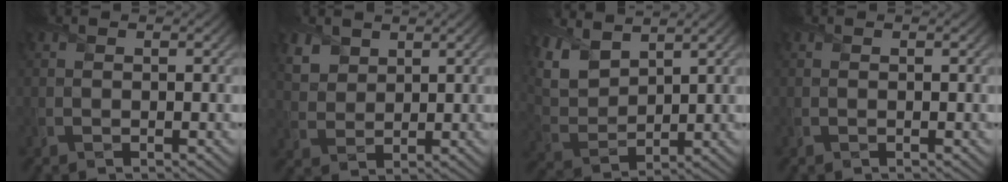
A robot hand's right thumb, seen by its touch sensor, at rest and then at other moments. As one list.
[{"total": 3.7, "force": [2.5, 2.3, 1.3], "torque": [-0.045, -0.004, 0.056]}, {"total": 7.6, "force": [5.3, 3.3, 4.3], "torque": [-0.120, 0.010, 0.107]}, {"total": 0.0}]